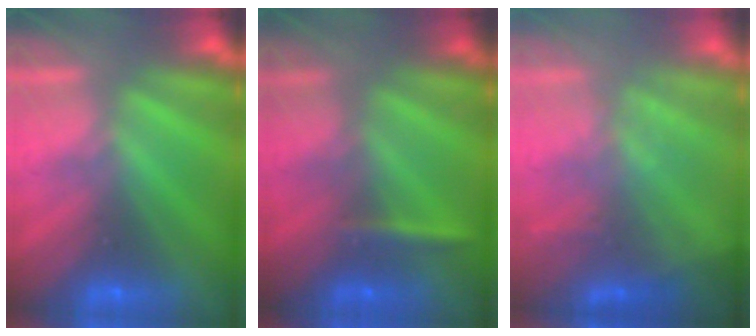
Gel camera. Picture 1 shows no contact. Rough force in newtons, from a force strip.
{"total": 2.4}
{"total": 2.5}